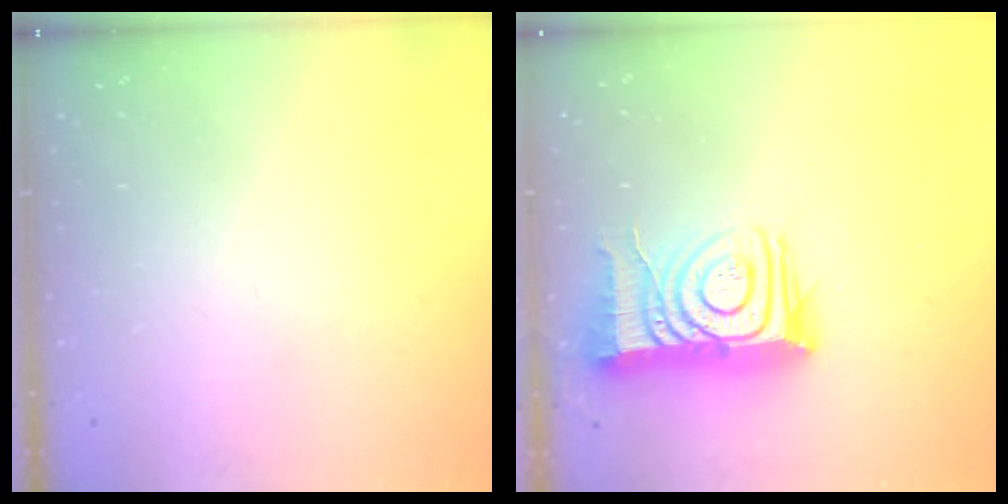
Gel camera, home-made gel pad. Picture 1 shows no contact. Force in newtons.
{"total": 15.9, "press": 15.8, "slide": 1.6}